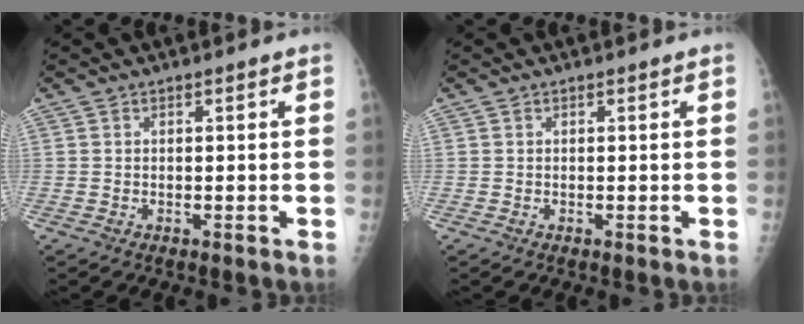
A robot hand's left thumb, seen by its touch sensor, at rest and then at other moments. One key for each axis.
{"total": 0.0}